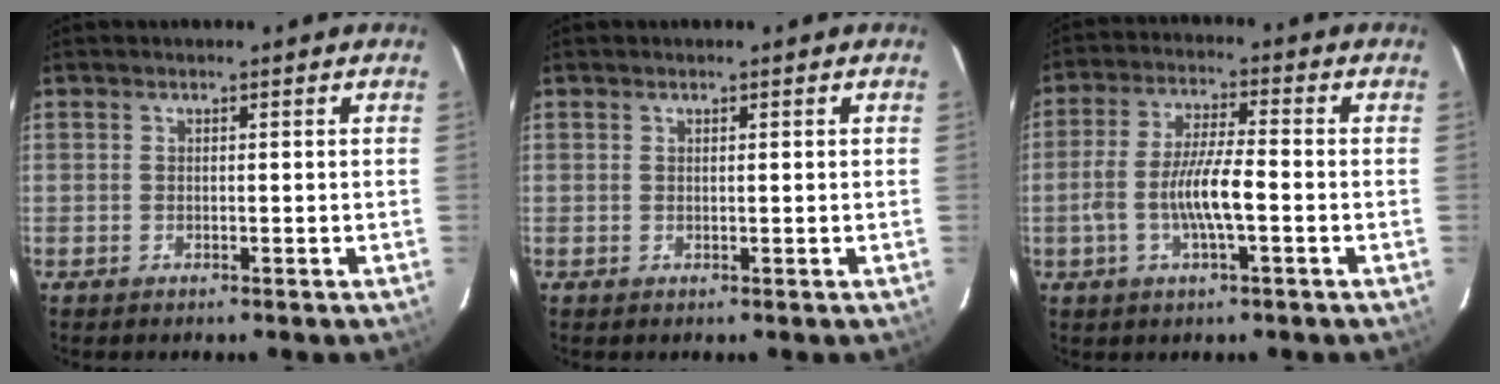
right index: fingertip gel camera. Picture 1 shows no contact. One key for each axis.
{"total": 0.8, "fx": 0.1, "fy": -0.6, "fz": -0.6, "tx": 0.010, "ty": 0.001, "tz": 0.002}
{"total": 8.7, "fx": -2.4, "fy": 1.6, "fz": 8.3, "tx": -0.165, "ty": 0.001, "tz": -0.044}